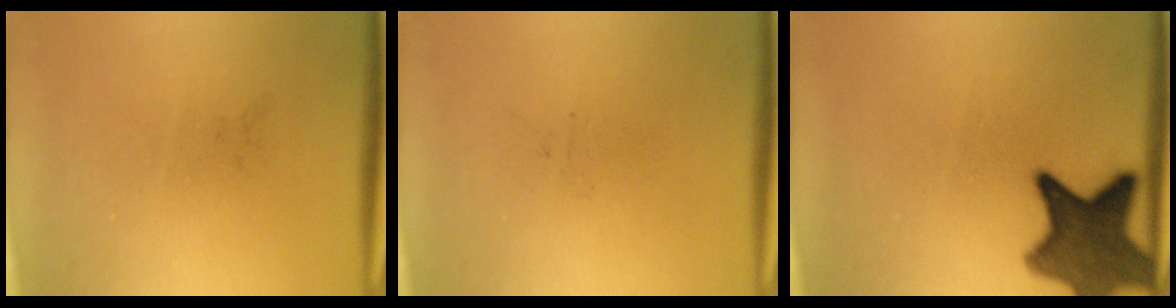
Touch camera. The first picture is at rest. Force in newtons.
{"total": 0.0}
{"total": 11.1}